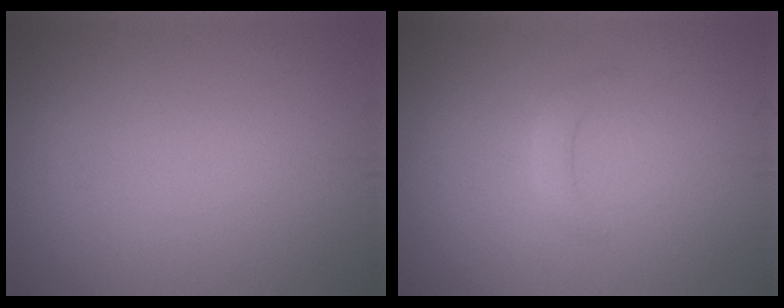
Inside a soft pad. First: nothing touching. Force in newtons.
{"total": 1.2, "press": 1.2, "slide": 0.2}